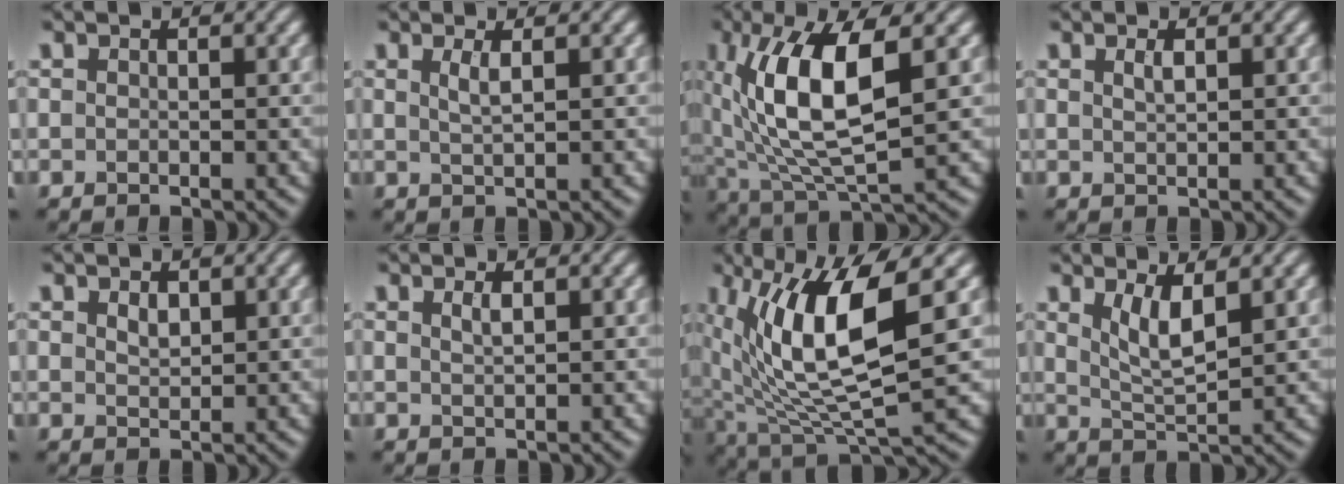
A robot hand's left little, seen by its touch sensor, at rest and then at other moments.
{"total": 1.6, "force": [0.6, 0.4, 1.4], "torque": [-0.026, 0.000, 0.008]}
{"total": 10.8, "force": [2.2, 3.9, 9.8], "torque": [-0.198, 0.001, 0.042]}
{"total": 0.9, "force": [0.5, 0.2, 0.7], "torque": [-0.015, 0.002, 0.010]}
{"total": 1.3, "force": [0.7, 0.7, 0.8], "torque": [-0.014, 0.000, 0.016]}
{"total": 1.0, "force": [0.5, 0.3, 0.8], "torque": [-0.013, 0.002, 0.009]}
{"total": 11.9, "force": [2.7, 4.0, 10.9], "torque": [-0.216, -0.008, 0.057]}
{"total": 3.3, "force": [1.5, 0.9, 2.8], "torque": [-0.057, -0.008, 0.032]}